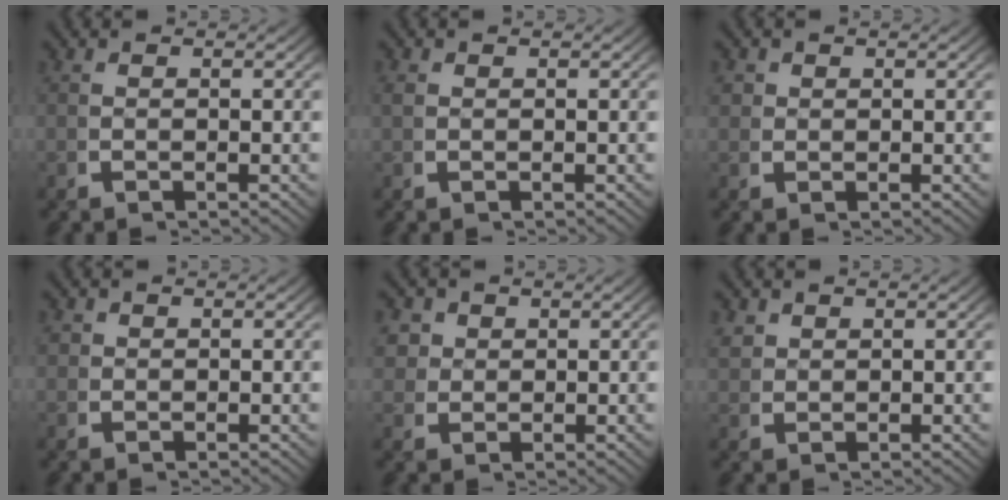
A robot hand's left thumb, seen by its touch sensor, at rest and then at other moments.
{"total": 0.7, "force": [0.4, 0.5, 0.2], "torque": [-0.007, -0.004, 0.012]}
{"total": 1.8, "force": [0.8, 1.5, 0.5], "torque": [-0.015, -0.008, 0.018]}
{"total": 1.3, "force": [0.6, 1.1, 0.3], "torque": [-0.009, -0.008, 0.014]}
{"total": 3.7, "force": [1.7, 3.0, 1.4], "torque": [-0.036, -0.005, 0.035]}
{"total": 1.9, "force": [1.4, 1.1, 0.6], "torque": [-0.013, 0.000, 0.035]}